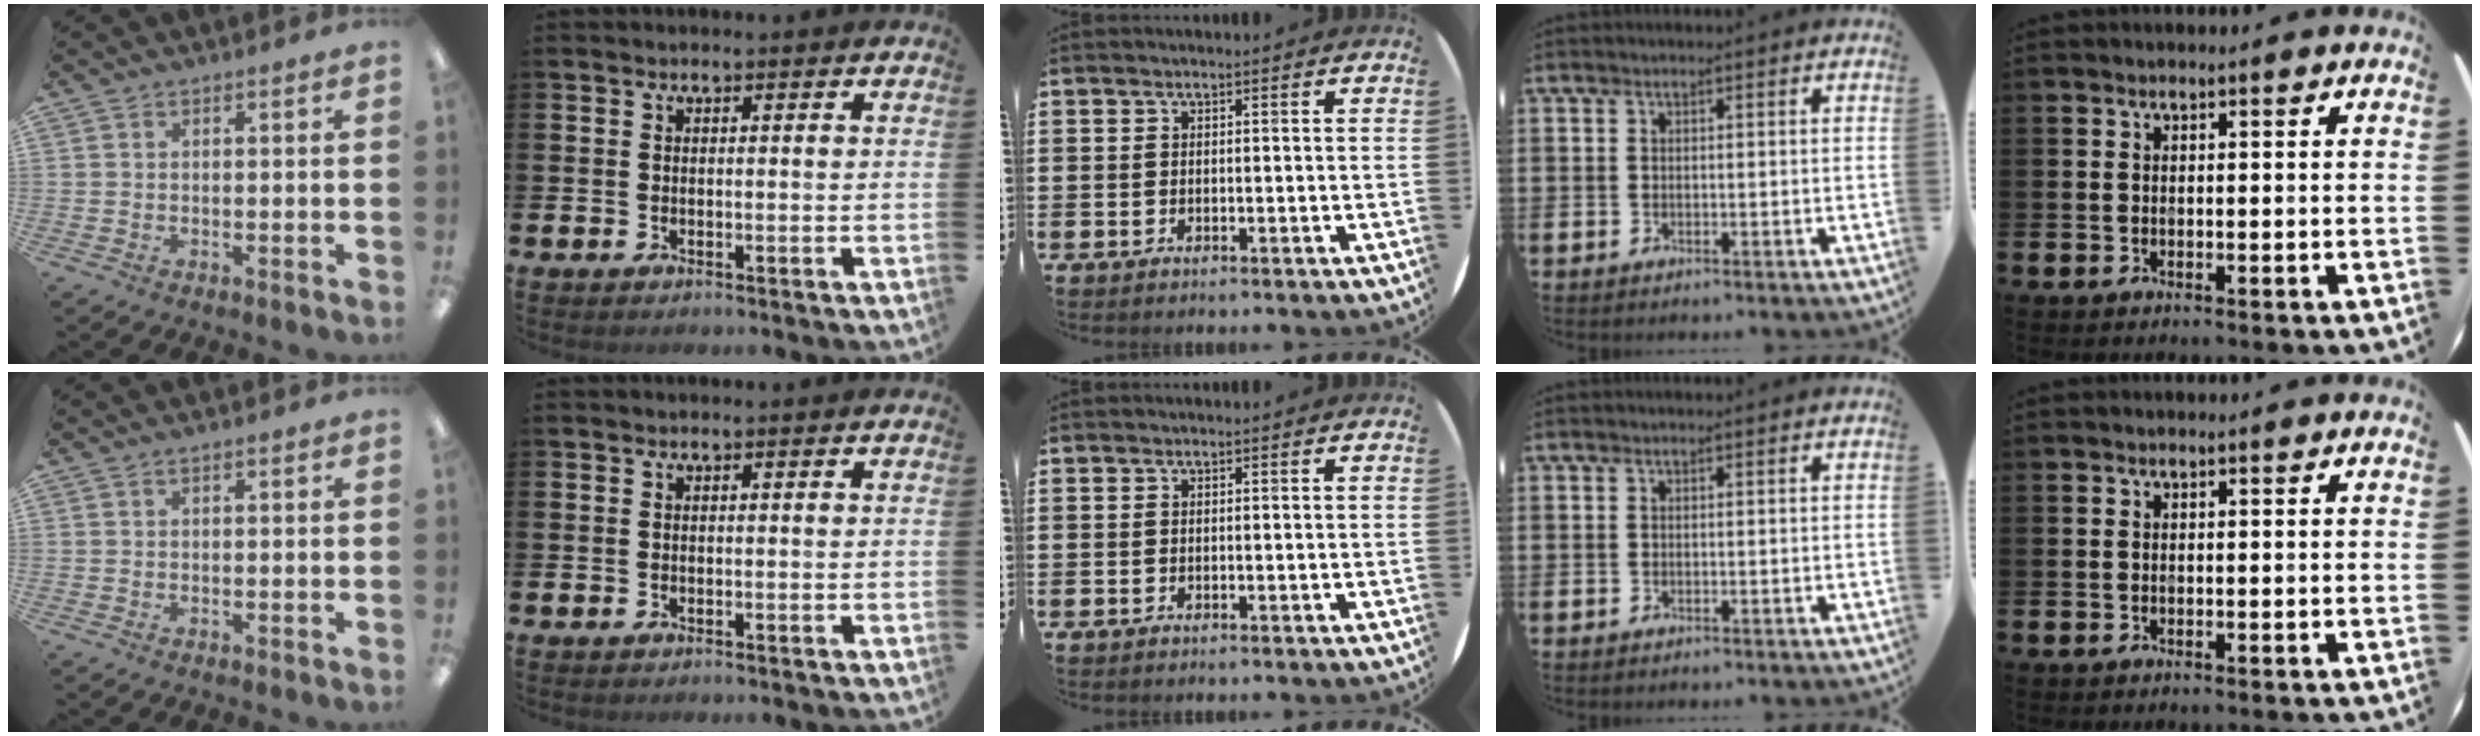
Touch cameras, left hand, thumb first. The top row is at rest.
{}